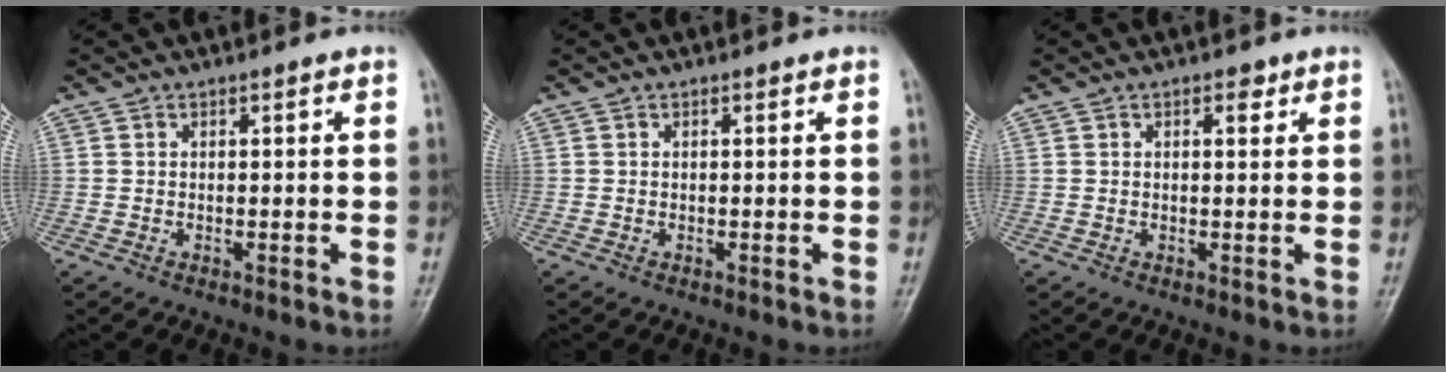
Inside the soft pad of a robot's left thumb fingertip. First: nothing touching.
{"total": 0.0}
{"total": 1.8, "force": [0.9, 0.9, 1.3], "torque": [-0.012, -0.001, 0.011]}